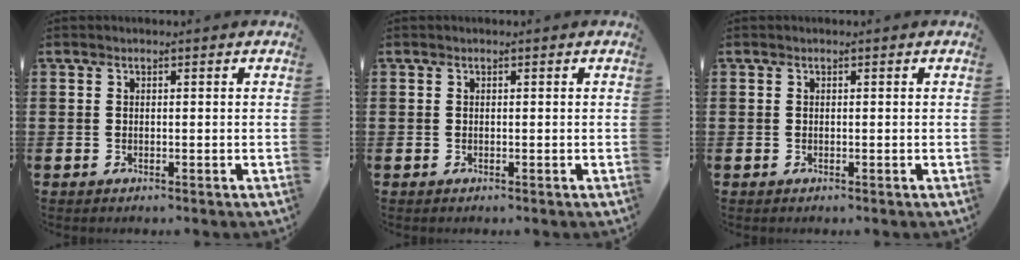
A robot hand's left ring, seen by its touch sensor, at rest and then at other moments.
{"total": 0.0}
{"total": 0.0}